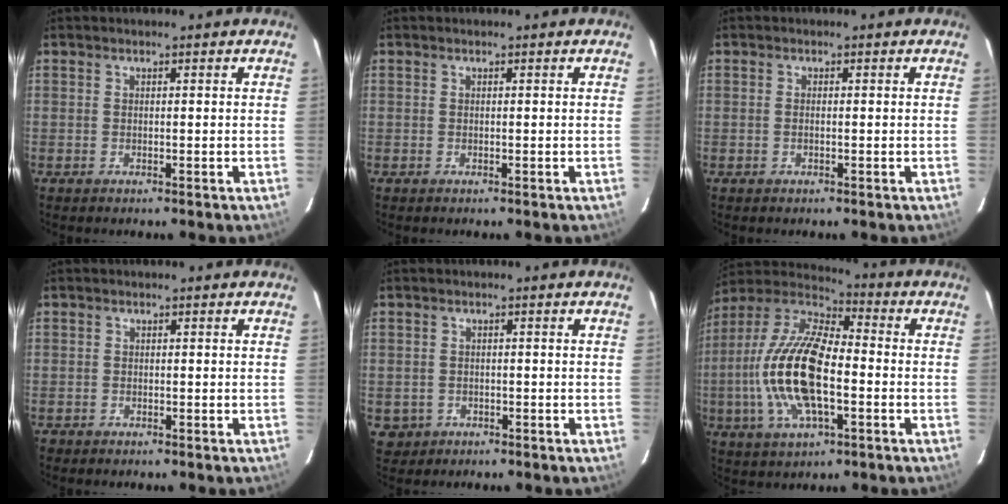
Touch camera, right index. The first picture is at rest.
{"total": 0.0}
{"total": 0.6, "force": [0.0, 0.2, 0.6], "torque": [-0.013, 0.001, -0.002]}
{"total": 1.0, "force": [-0.4, 0.9, -0.1], "torque": [-0.002, 0.004, -0.005]}
{"total": 4.4, "force": [-1.4, 4.1, 0.5], "torque": [-0.019, 0.011, -0.013]}
{"total": 19.4, "force": [-3.2, 8.0, 17.3], "torque": [-0.358, 0.000, -0.069]}